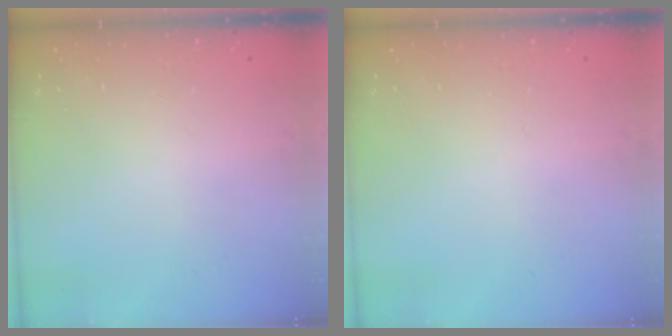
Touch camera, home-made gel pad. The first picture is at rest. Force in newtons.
{"total": 0.0}